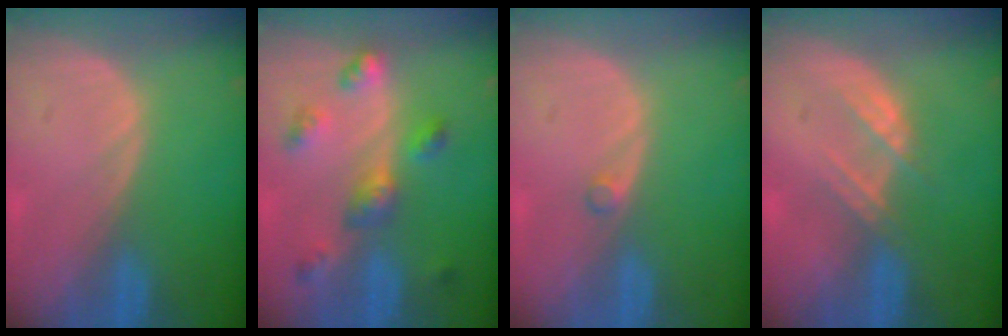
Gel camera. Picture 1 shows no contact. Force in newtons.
{"total": 6.1, "press": 5.7, "slide": 2.2}
{"total": 0.9, "press": 0.9, "slide": 0.2}
{"total": 3.0, "press": 3.0, "slide": 0.3}